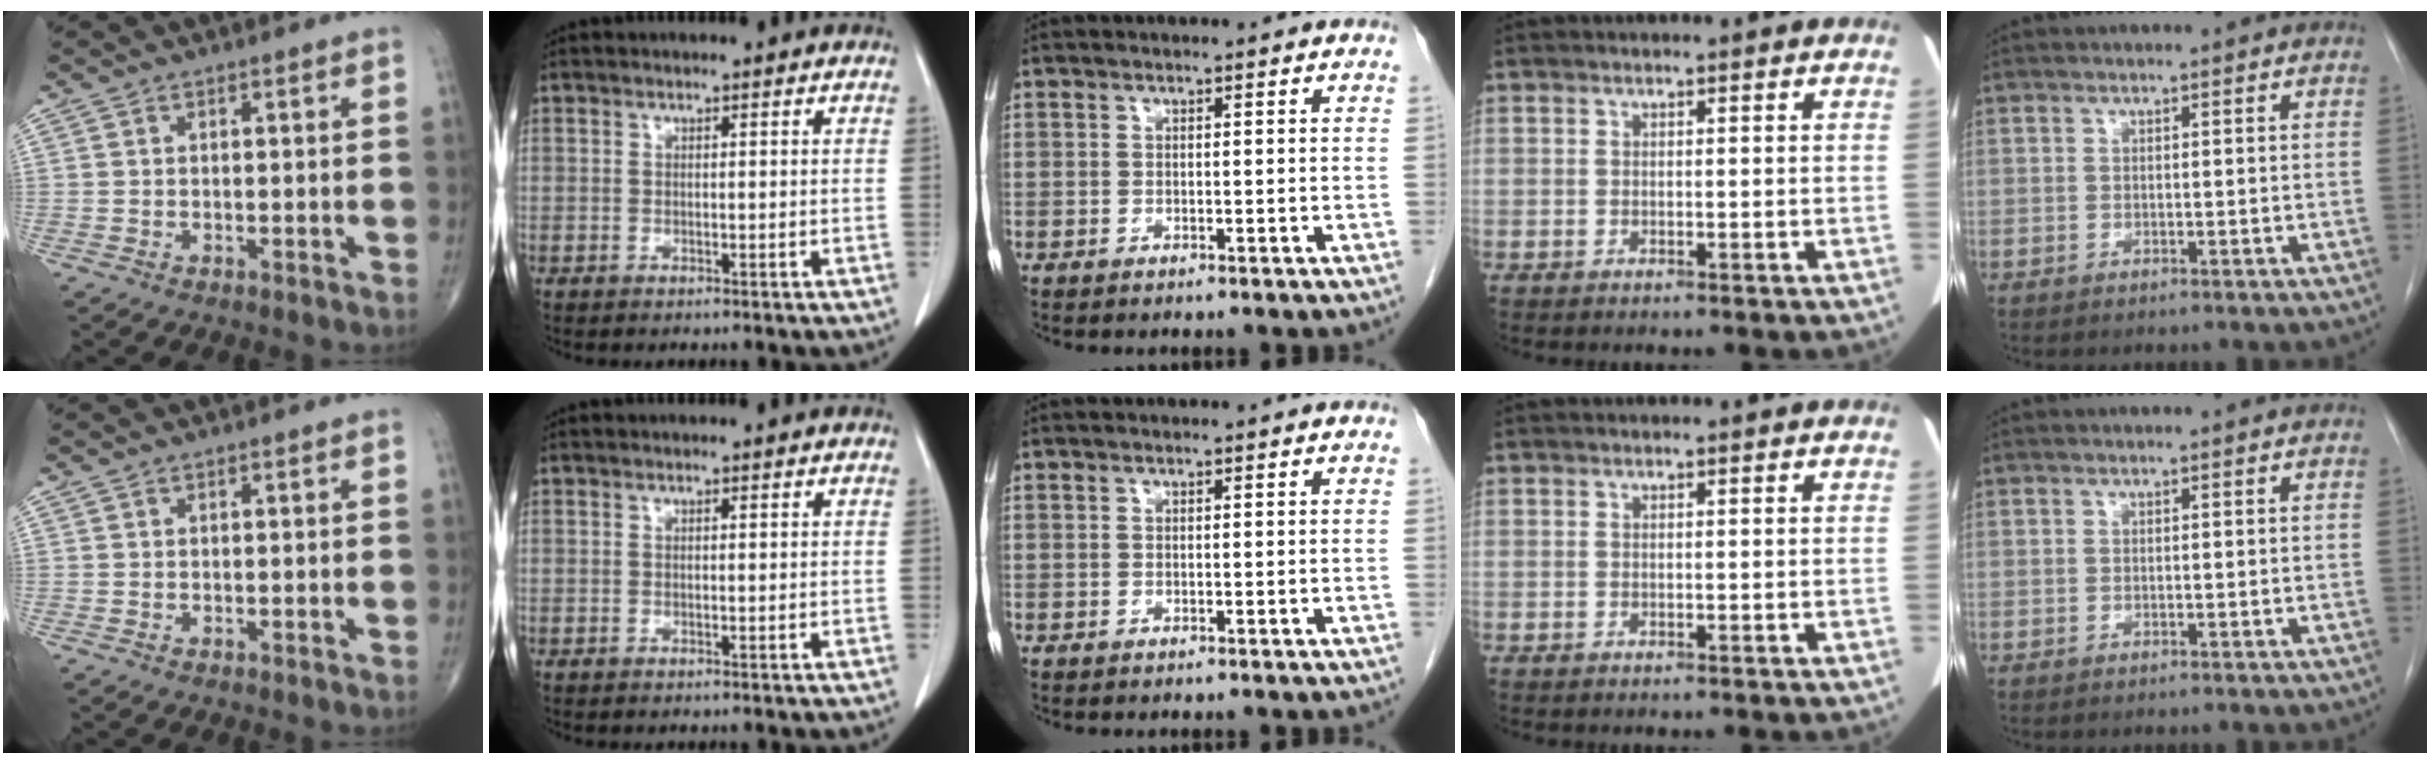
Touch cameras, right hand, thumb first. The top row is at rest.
{}